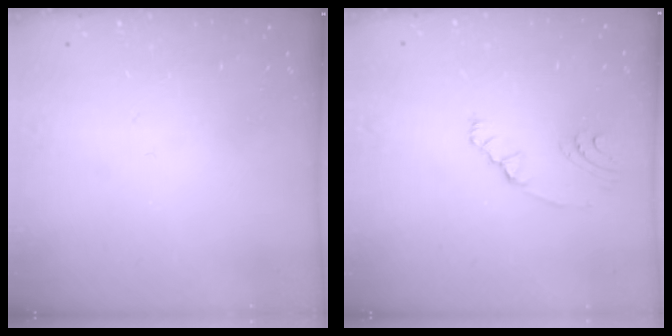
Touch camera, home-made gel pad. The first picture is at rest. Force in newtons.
{"total": 5.5, "press": 2.0, "slide": 5.2}